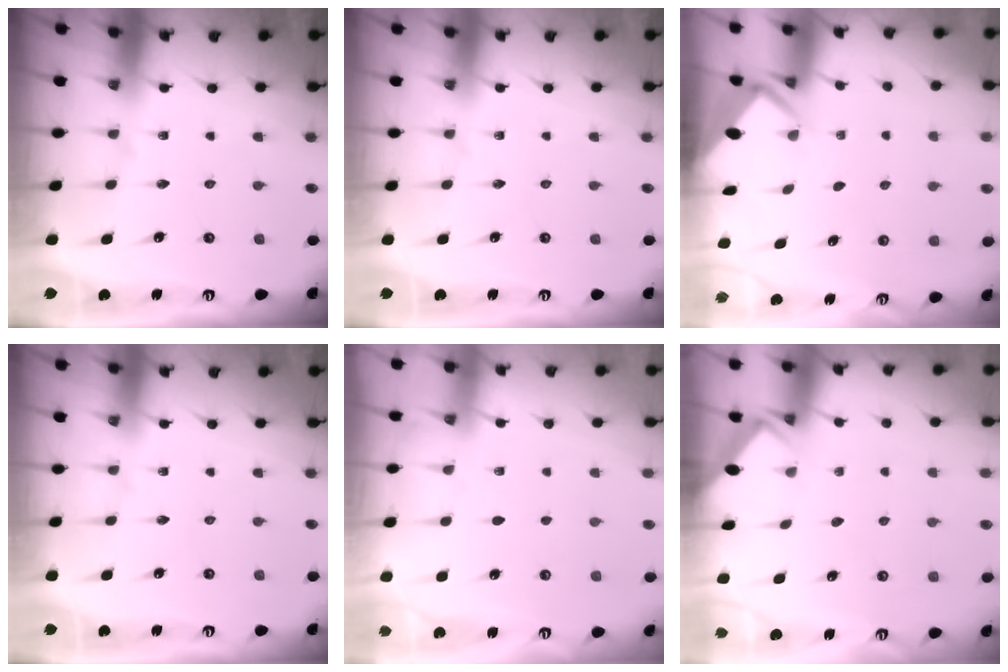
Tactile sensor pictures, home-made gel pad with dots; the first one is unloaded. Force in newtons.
{"total": 0.0}
{"total": 2.5, "press": 2.5, "slide": 0.2}
{"total": 0.0}
{"total": 3.4, "press": 3.4, "slide": 0.4}
{"total": 2.5, "press": 2.4, "slide": 0.4}